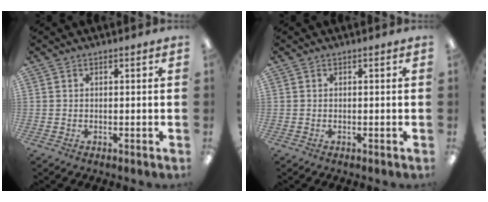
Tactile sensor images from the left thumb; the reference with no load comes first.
{"total": 0.0}